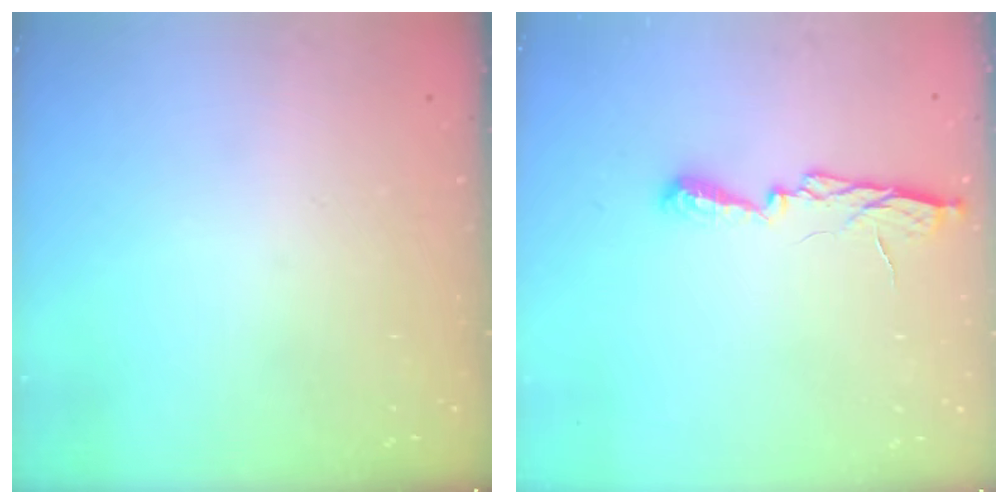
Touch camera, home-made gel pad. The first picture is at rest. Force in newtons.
{"total": 7.0, "press": 7.0, "slide": 0.7}